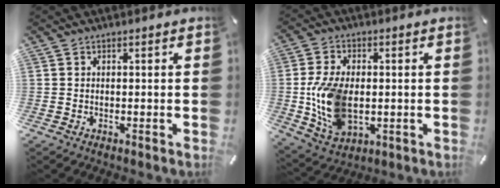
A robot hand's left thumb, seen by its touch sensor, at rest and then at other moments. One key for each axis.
{"total": 14.1, "fx": -0.9, "fy": 9.2, "fz": 10.6, "tx": -0.245, "ty": -0.011, "tz": -0.016}